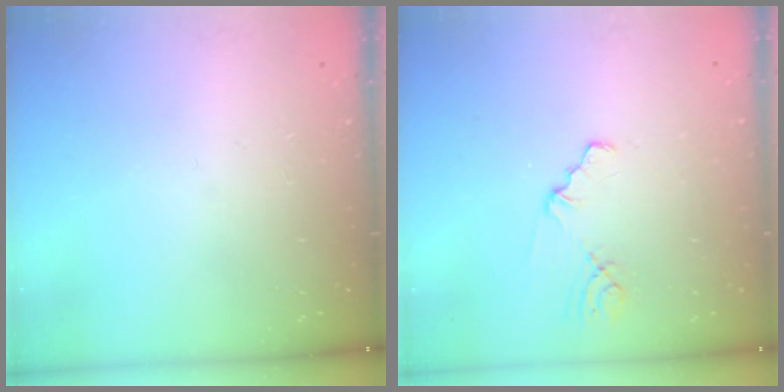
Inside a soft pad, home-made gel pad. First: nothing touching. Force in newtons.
{"total": 1.1, "press": 1.0, "slide": 0.2}